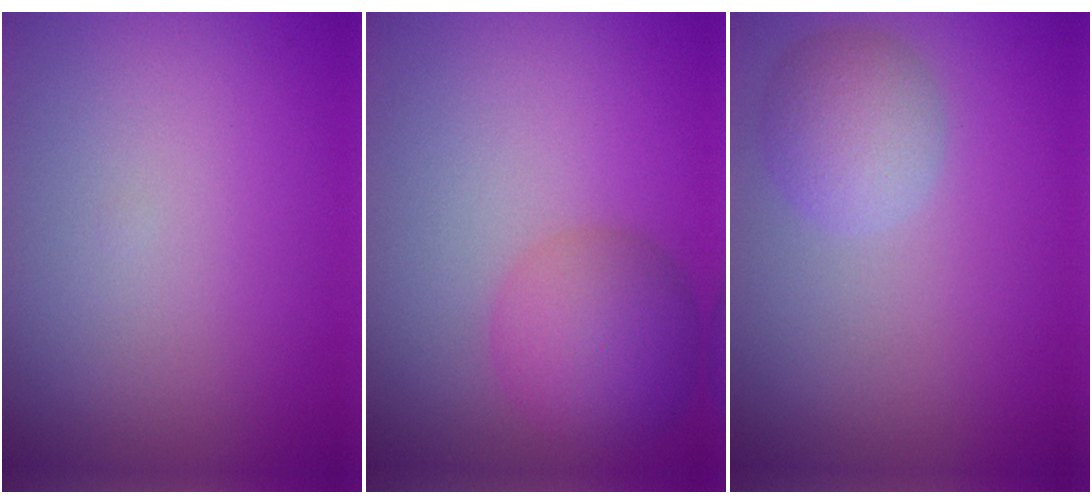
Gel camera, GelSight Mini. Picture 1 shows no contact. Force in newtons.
{"total": 4.9, "press": 4.9, "slide": 0.1}
{"total": 3.1, "press": 3.1, "slide": 0.2}